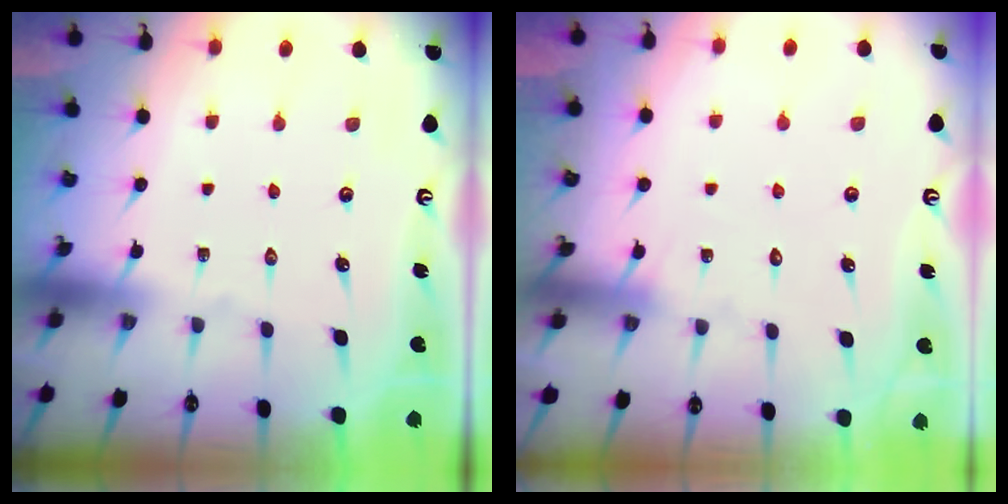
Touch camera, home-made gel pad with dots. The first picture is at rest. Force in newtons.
{"total": 6.1, "press": 6.1, "slide": 0.5}